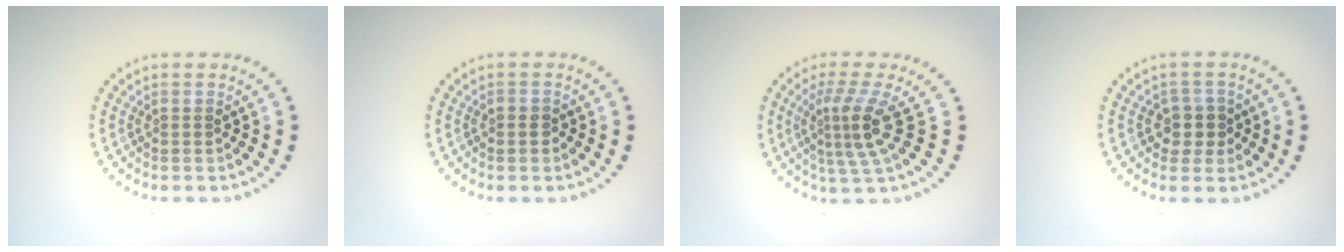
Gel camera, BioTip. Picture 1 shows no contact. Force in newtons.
{"total": 0.5, "press": 0.4, "slide": 0.3}
{"total": 3.8, "press": 2.6, "slide": 2.8}
{"total": 2.4, "press": 2.1, "slide": 1.1}